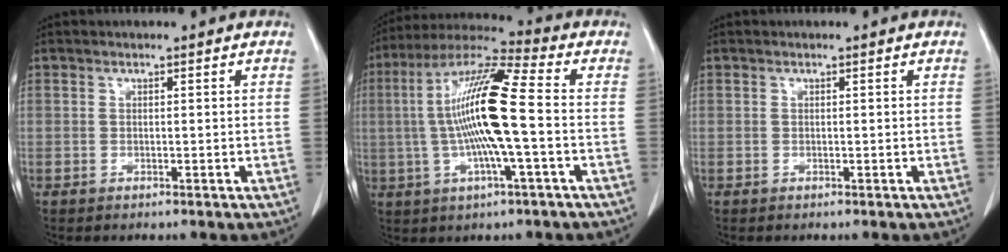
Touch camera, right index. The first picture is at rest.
{"total": 15.5, "force": [-0.6, 0.9, 15.5], "torque": [-0.302, 0.011, -0.020]}
{"total": 0.0}